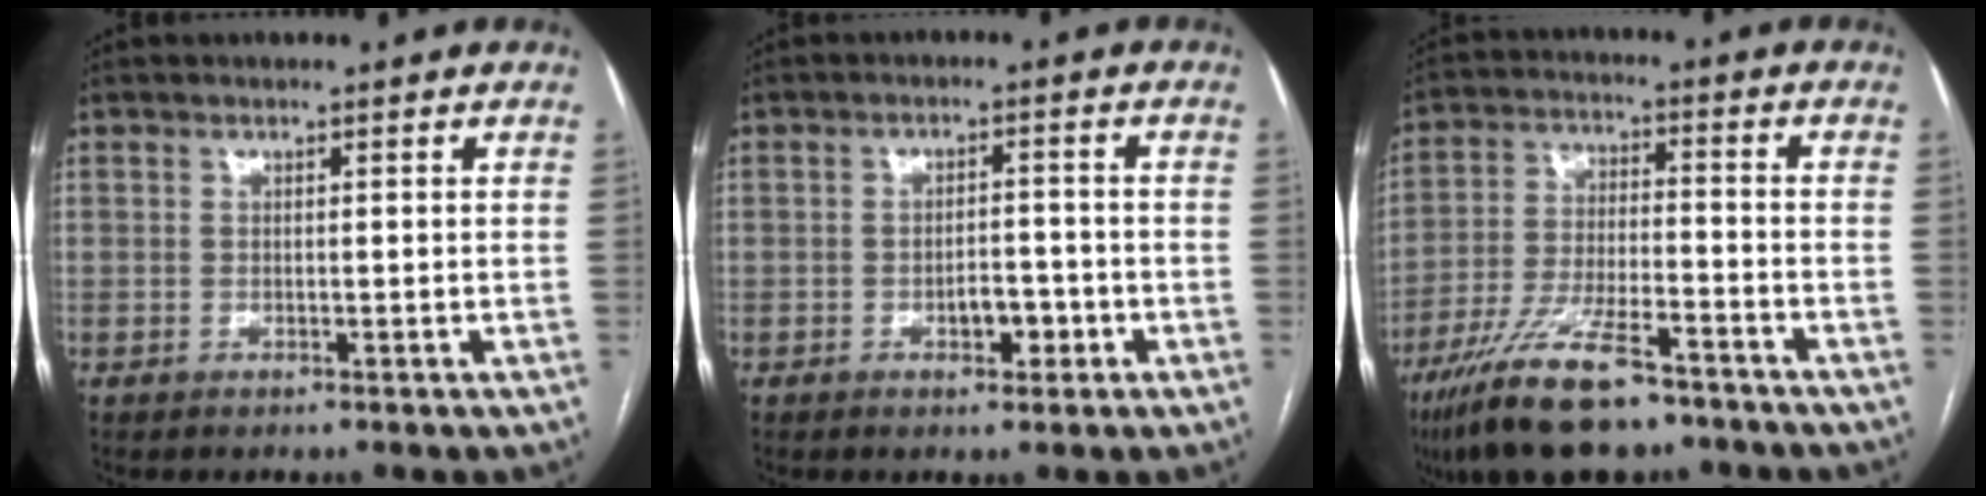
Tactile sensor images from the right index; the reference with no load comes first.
{"total": 3.7, "force": [-1.7, 1.7, 2.9], "torque": [-0.042, 0.005, -0.022]}
{"total": 14.8, "force": [-10.6, 3.5, 9.7], "torque": [-0.196, -0.026, -0.190]}